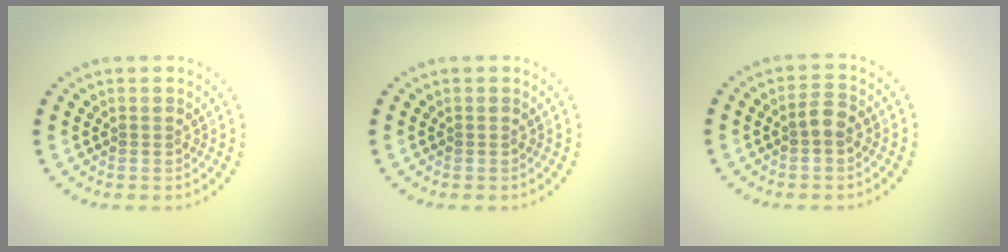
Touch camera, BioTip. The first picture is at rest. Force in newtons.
{"total": 0.0}
{"total": 1.8, "press": 1.7, "slide": 0.3}